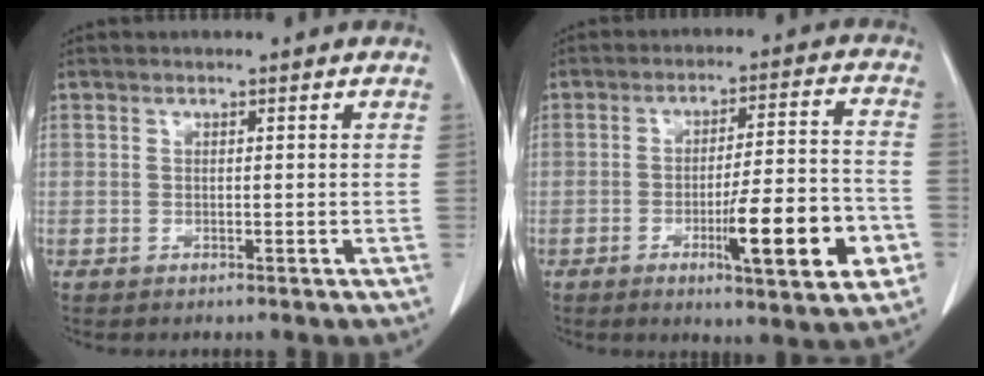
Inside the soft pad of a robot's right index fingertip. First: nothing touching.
{"total": 13.5, "force": [-4.8, 1.6, 12.5], "torque": [-0.185, -0.003, -0.068]}